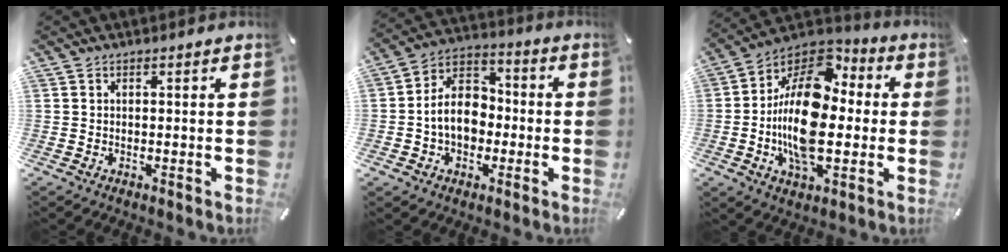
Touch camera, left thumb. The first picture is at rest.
{"total": 10.8, "force": [-2.2, 8.8, 5.9], "torque": [-0.129, 0.022, -0.040]}
{"total": 19.7, "force": [-1.1, 11.8, 15.7], "torque": [-0.317, -0.003, -0.028]}